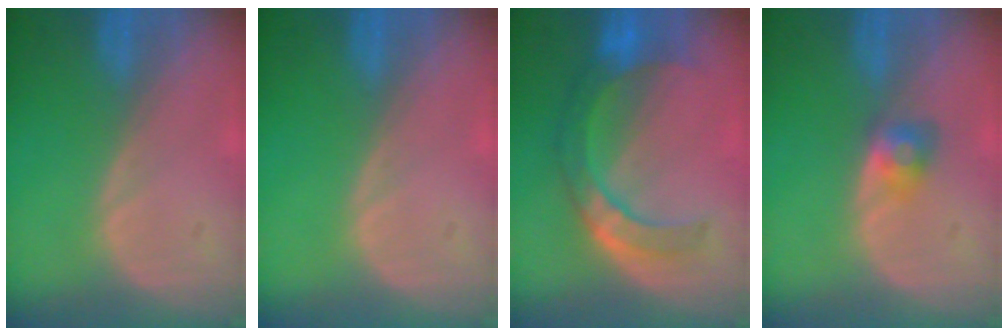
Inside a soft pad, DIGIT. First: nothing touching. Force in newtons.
{"total": 0.0}
{"total": 7.5, "press": 7.2, "slide": 1.8}
{"total": 2.8, "press": 2.6, "slide": 1.2}